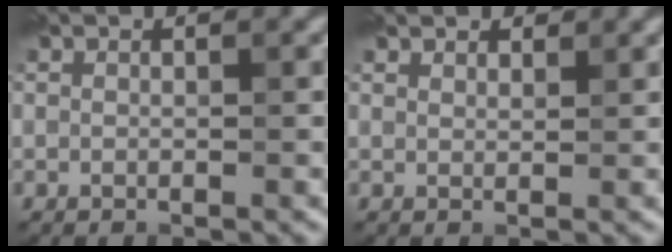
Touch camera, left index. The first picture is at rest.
{"total": 1.8, "force": [1.7, 0.6, 0.0], "torque": [-0.002, -0.008, 0.031]}